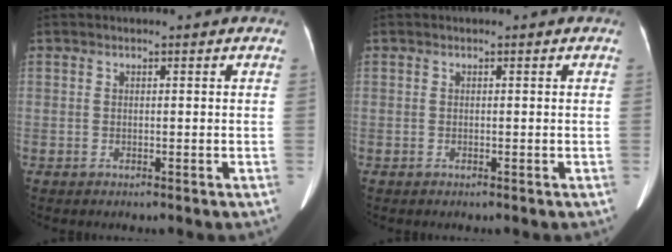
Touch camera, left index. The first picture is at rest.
{"total": 0.0}